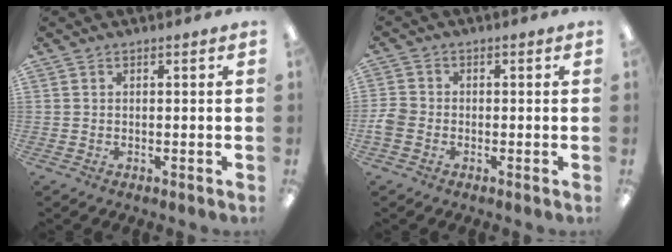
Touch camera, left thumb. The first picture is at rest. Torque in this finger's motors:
{"motor_torque": [-0.03, 0.05, 0.02, -0.01, 0.00]}